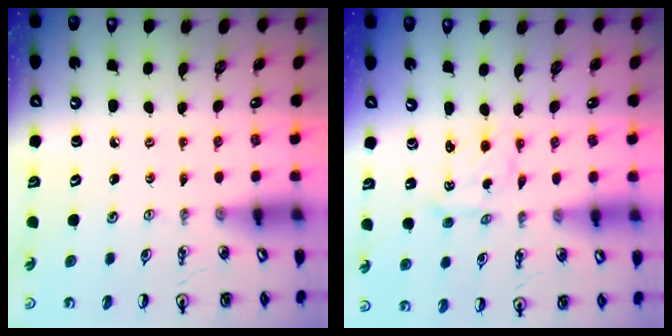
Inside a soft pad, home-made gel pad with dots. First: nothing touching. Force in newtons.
{"total": 1.7, "press": 1.4, "slide": 0.9}